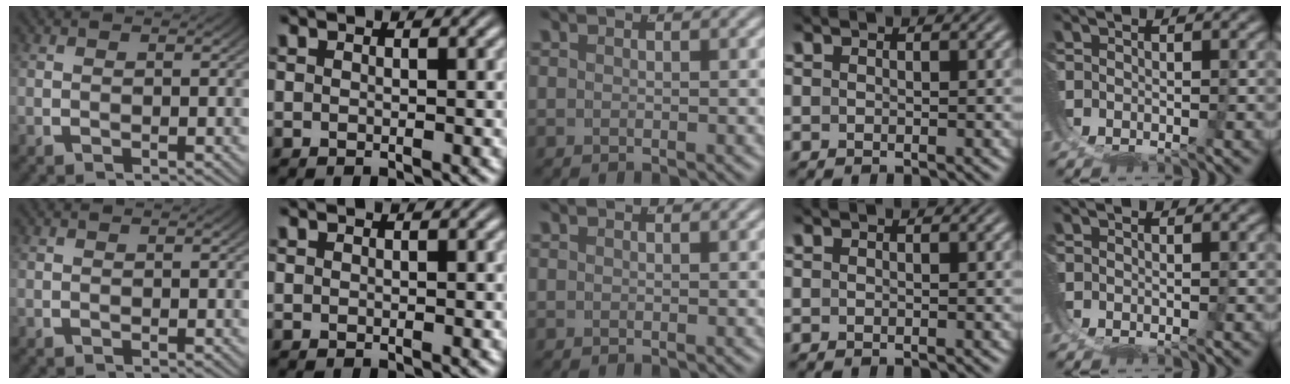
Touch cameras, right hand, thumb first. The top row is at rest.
{}